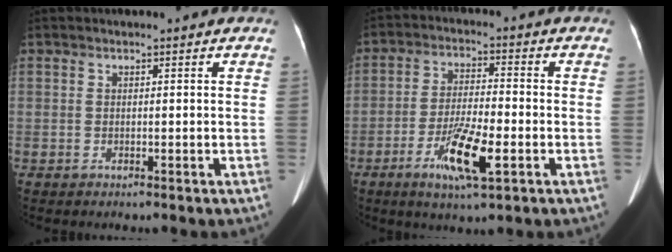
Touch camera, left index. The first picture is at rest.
{"total": 9.0, "force": [-3.9, 1.3, 8.0], "torque": [-0.151, -0.015, -0.066]}